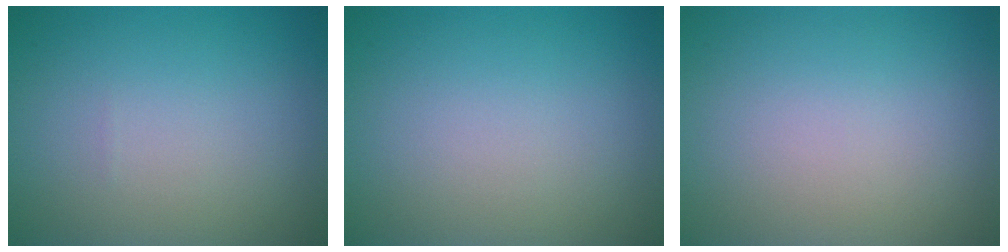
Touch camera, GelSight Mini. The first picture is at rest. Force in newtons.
{"total": 0.0}
{"total": 0.0}